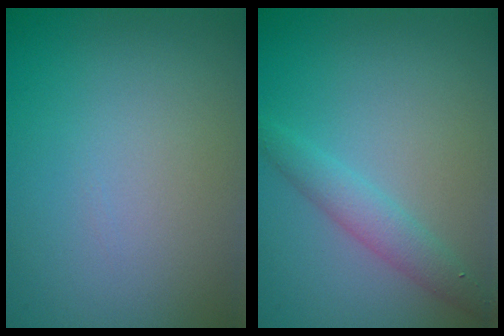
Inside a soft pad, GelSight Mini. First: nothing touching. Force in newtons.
{"total": 2.3, "press": 2.3, "slide": 0.0}